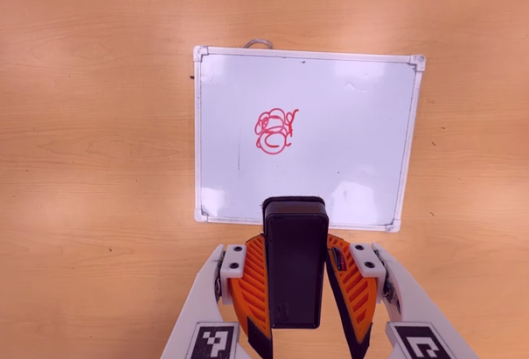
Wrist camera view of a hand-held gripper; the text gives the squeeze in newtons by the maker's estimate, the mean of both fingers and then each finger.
{"total": 6.0, "left": 4.8, "right": 7.2}